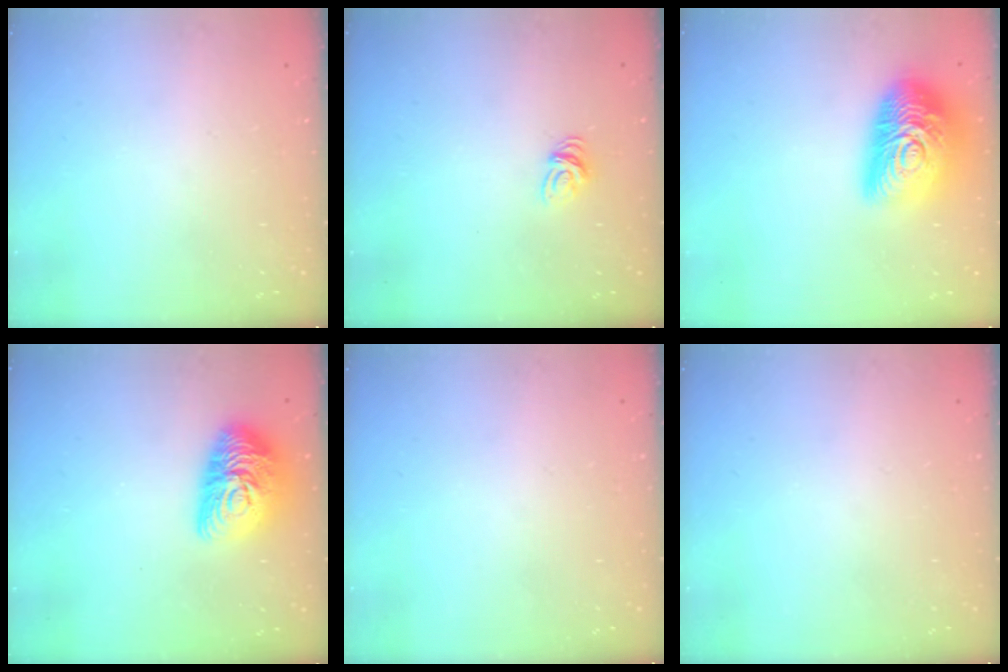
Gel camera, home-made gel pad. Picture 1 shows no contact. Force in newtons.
{"total": 6.2, "press": 6.2, "slide": 0.4}
{"total": 21.0, "press": 21.0, "slide": 0.9}
{"total": 13.2, "press": 13.2, "slide": 1.0}
{"total": 0.0}
{"total": 0.0}